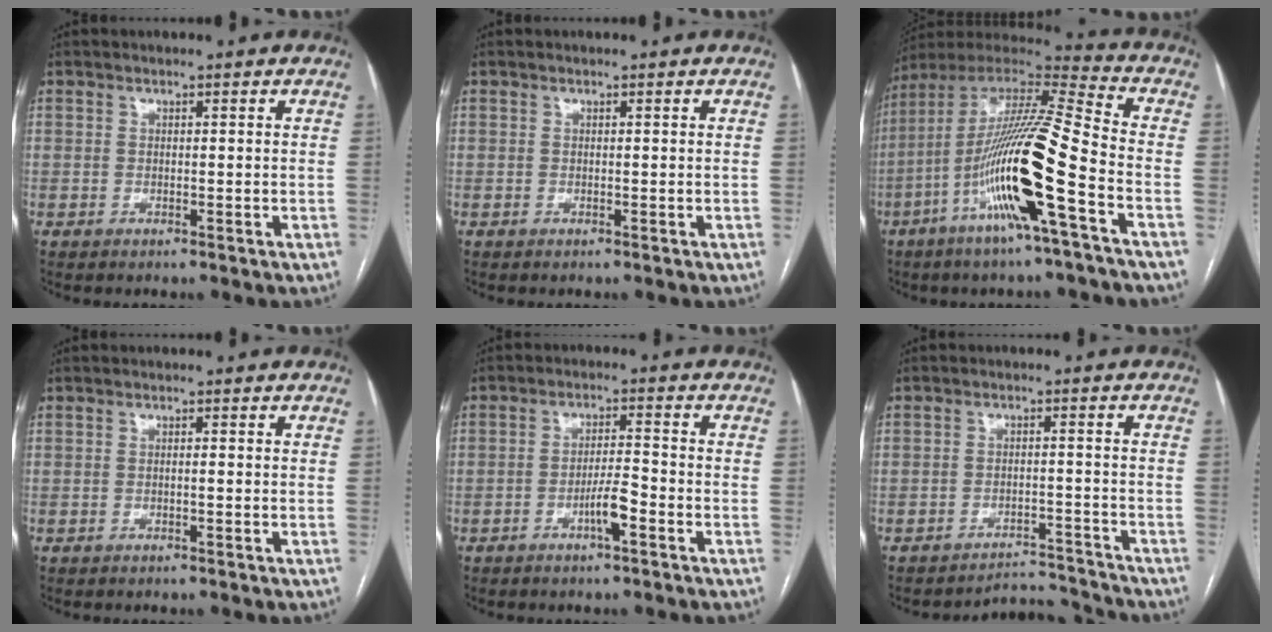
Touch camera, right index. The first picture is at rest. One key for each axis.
{"total": 0.0}
{"total": 19.9, "fx": -7.0, "fy": 0.4, "fz": 18.7, "tx": -0.375, "ty": -0.012, "tz": -0.137}
{"total": 0.6, "fx": -0.2, "fy": 0.0, "fz": 0.6, "tx": -0.009, "ty": 0.001, "tz": -0.003}
{"total": 4.4, "fx": -2.2, "fy": 0.4, "fz": 3.8, "tx": -0.067, "ty": 0.000, "tz": -0.040}
{"total": 5.5, "fx": -5.3, "fy": 0.3, "fz": -1.6, "tx": 0.032, "ty": 0.023, "tz": -0.072}